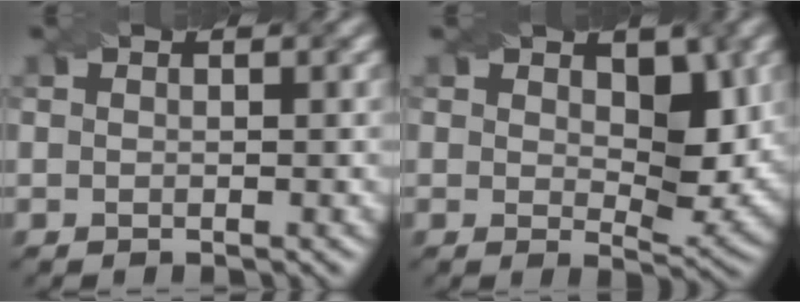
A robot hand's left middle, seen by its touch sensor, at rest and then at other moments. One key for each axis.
{"total": 4.9, "fx": 1.4, "fy": 2.8, "fz": 3.8, "tx": -0.055, "ty": -0.017, "tz": 0.028}